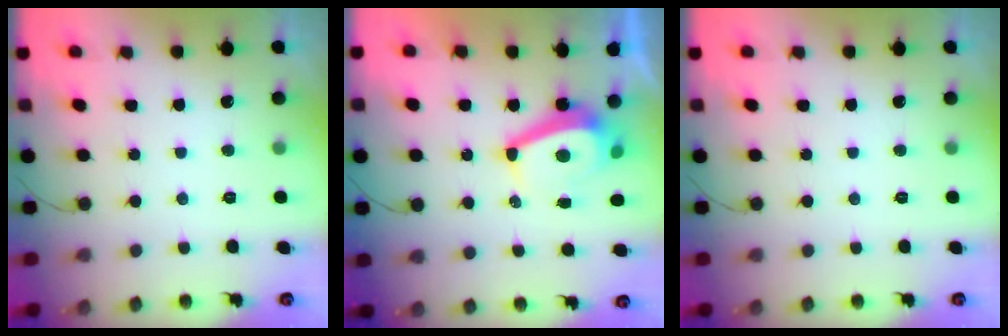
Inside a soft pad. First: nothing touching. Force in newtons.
{"total": 8.3, "press": 8.3, "slide": 0.5}
{"total": 0.0}